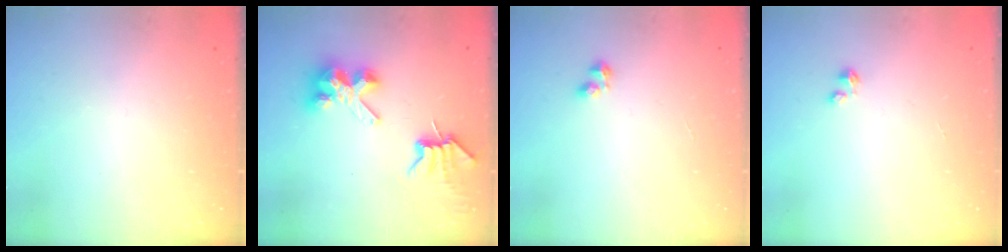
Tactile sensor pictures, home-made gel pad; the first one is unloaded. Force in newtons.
{"total": 7.3, "press": 7.2, "slide": 0.8}
{"total": 2.2, "press": 2.1, "slide": 0.6}
{"total": 0.0}